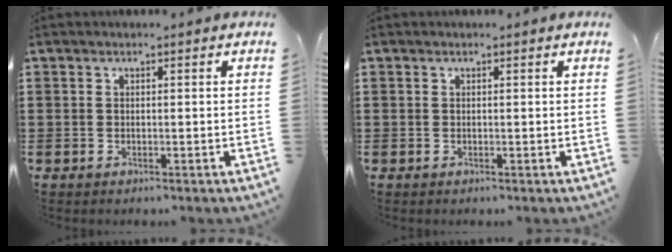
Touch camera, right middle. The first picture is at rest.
{"total": 0.0}